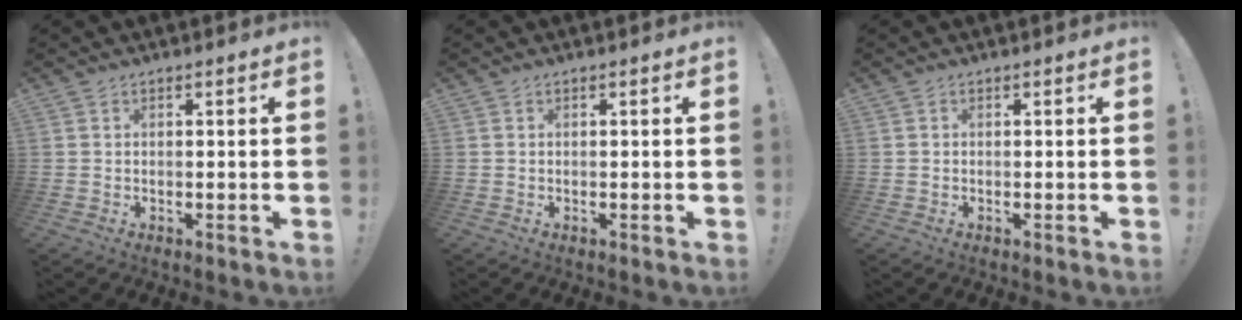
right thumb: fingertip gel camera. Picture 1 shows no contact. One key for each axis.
{"total": 0.0}
{"total": 0.0}